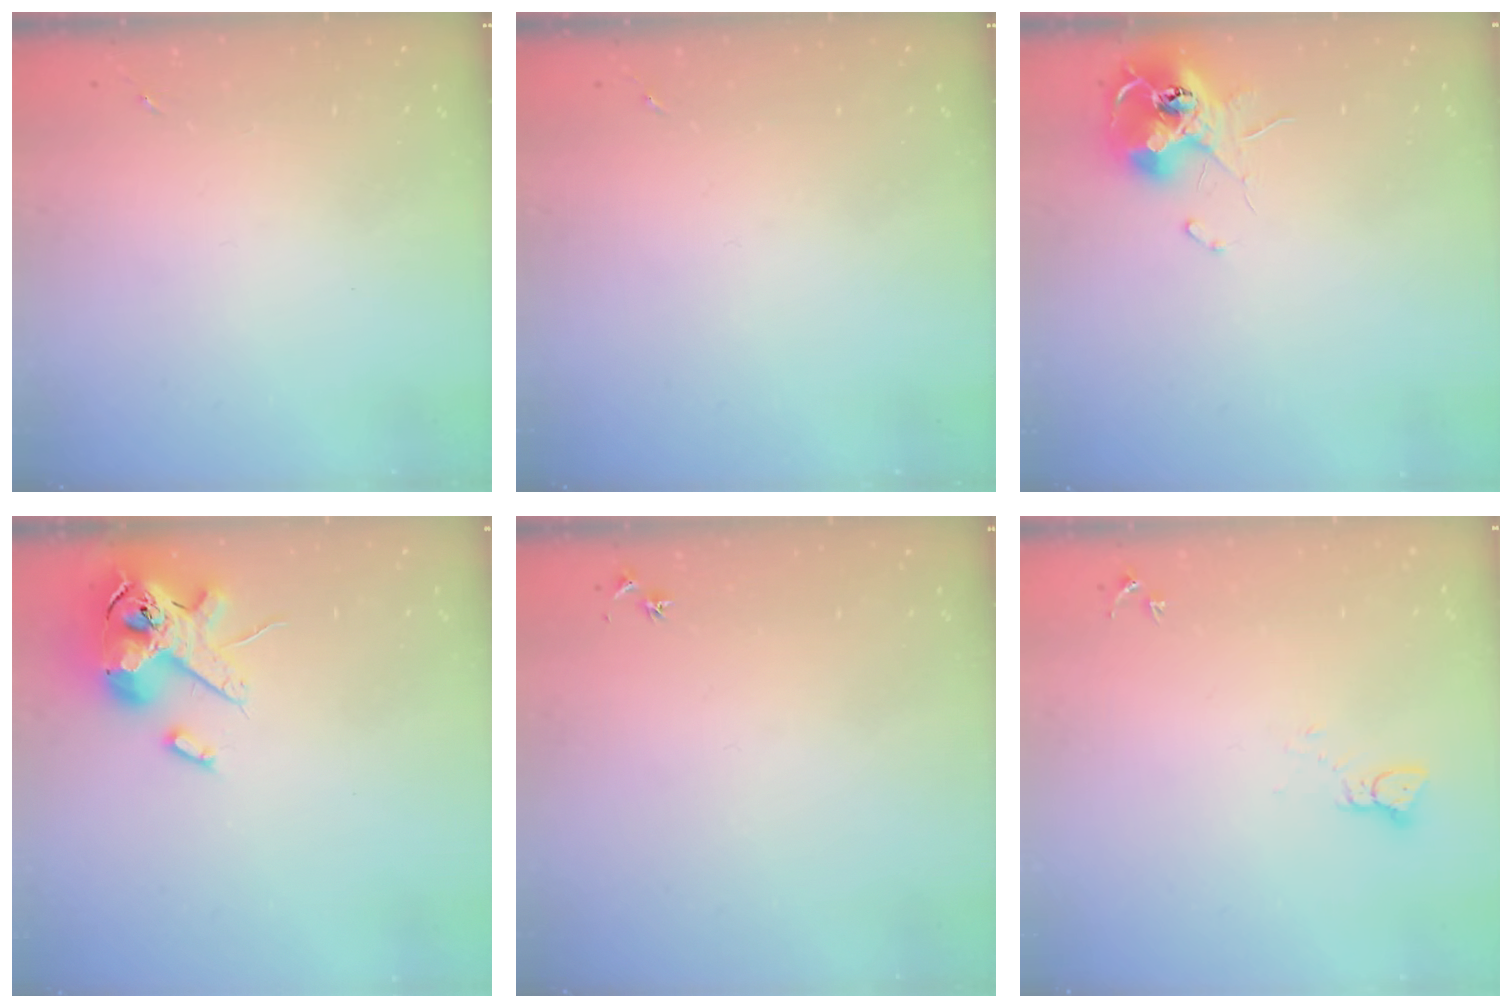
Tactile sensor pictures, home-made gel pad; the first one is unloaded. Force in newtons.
{"total": 0.0}
{"total": 11.6, "press": 11.6, "slide": 1.1}
{"total": 15.3, "press": 15.1, "slide": 2.6}
{"total": 2.9, "press": 2.8, "slide": 0.3}
{"total": 2.4, "press": 2.4, "slide": 0.2}